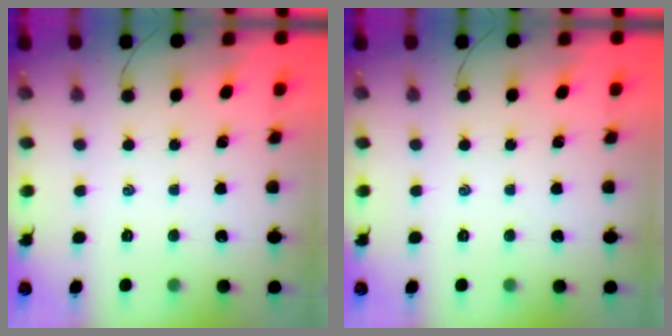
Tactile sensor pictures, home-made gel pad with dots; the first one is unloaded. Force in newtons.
{"total": 0.0}